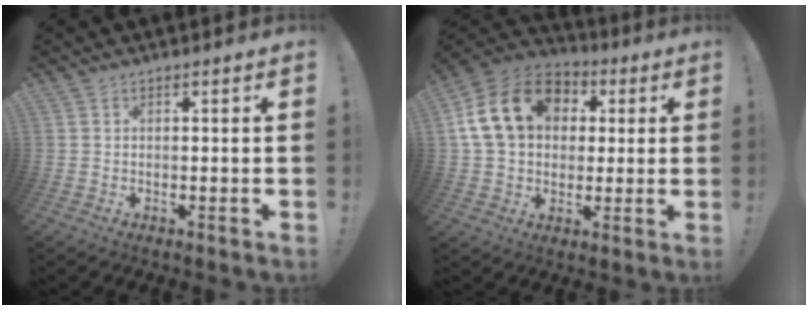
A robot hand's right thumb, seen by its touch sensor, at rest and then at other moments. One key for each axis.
{"total": 19.3, "fx": 5.1, "fy": 14.7, "fz": 11.4, "tx": -0.189, "ty": 0.000, "tz": 0.102}